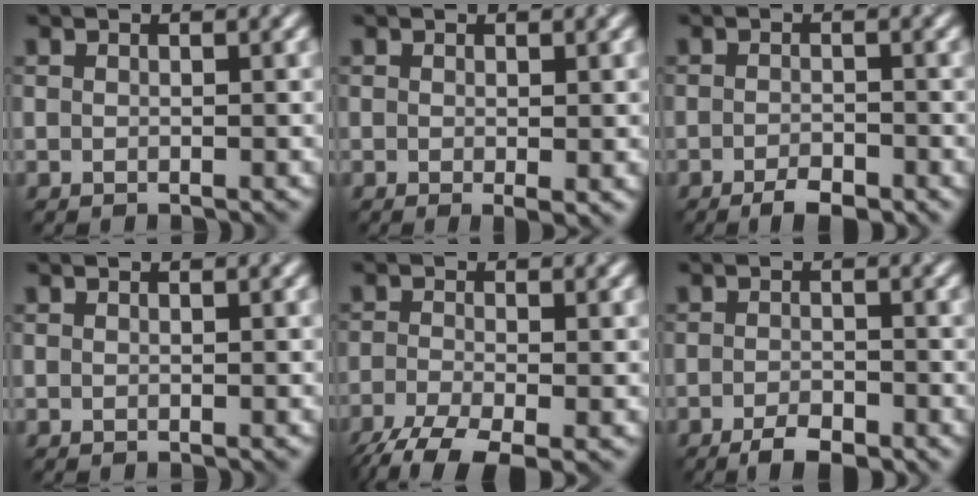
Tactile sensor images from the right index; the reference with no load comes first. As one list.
[{"total": 1.0, "force": [0.0, 0.1, 1.0], "torque": [-0.013, -0.008, -0.002]}, {"total": 2.7, "force": [-1.7, 0.9, 1.8], "torque": [-0.031, -0.003, -0.030]}, {"total": 0.0}, {"total": 5.5, "force": [-3.7, 1.6, 3.6], "torque": [-0.079, -0.018, -0.078]}, {"total": 3.1, "force": [-2.0, 1.1, 2.1], "torque": [-0.038, -0.003, -0.036]}]